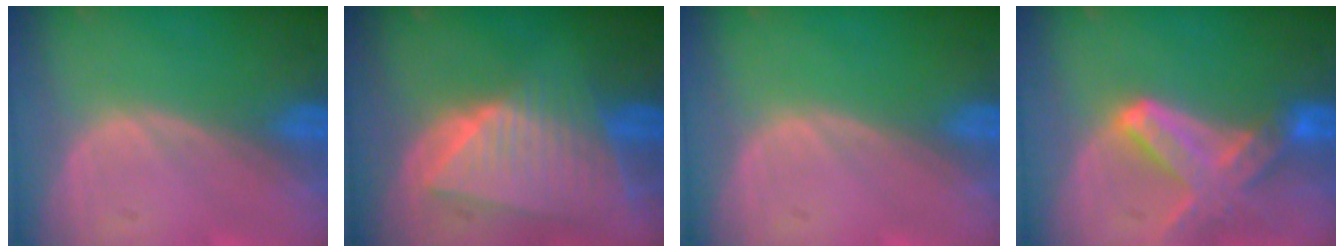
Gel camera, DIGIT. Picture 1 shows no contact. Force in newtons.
{"total": 9.2, "press": 8.2, "slide": 4.2}
{"total": 0.0}
{"total": 7.7, "press": 6.8, "slide": 3.5}